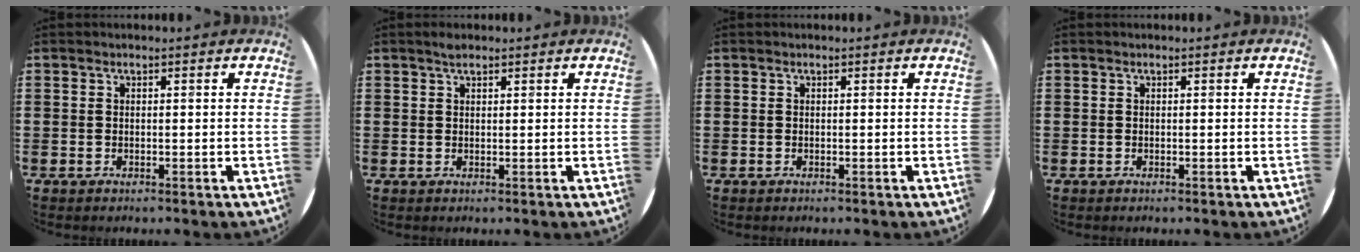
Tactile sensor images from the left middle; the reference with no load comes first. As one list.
[{"total": 1.1, "force": [0.9, 0.3, 0.5], "torque": [-0.003, 0.000, 0.015]}, {"total": 0.0}, {"total": 0.0}]